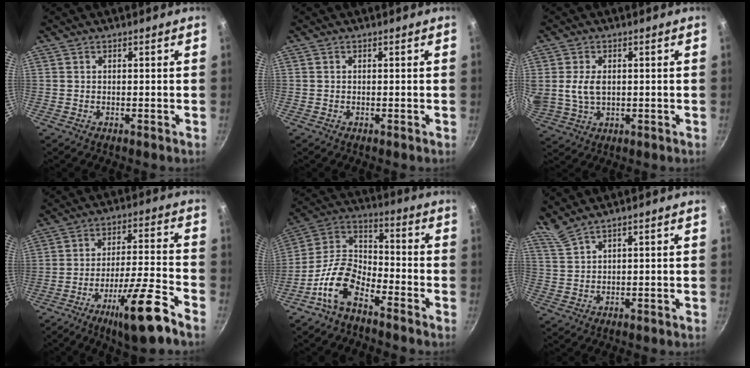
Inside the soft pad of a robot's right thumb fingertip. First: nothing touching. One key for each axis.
{"total": 0.0}
{"total": 5.9, "fx": 0.8, "fy": 3.9, "fz": 4.4, "tx": -0.079, "ty": -0.006, "tz": 0.023}
{"total": 14.2, "fx": -8.6, "fy": 1.8, "fz": 11.2, "tx": -0.184, "ty": 0.046, "tz": -0.137}
{"total": 11.8, "fx": -7.3, "fy": 6.0, "fz": 7.1, "tx": -0.133, "ty": 0.076, "tz": -0.160}
{"total": 3.3, "fx": 2.9, "fy": -0.1, "fz": 1.5, "tx": -0.037, "ty": -0.010, "tz": 0.067}